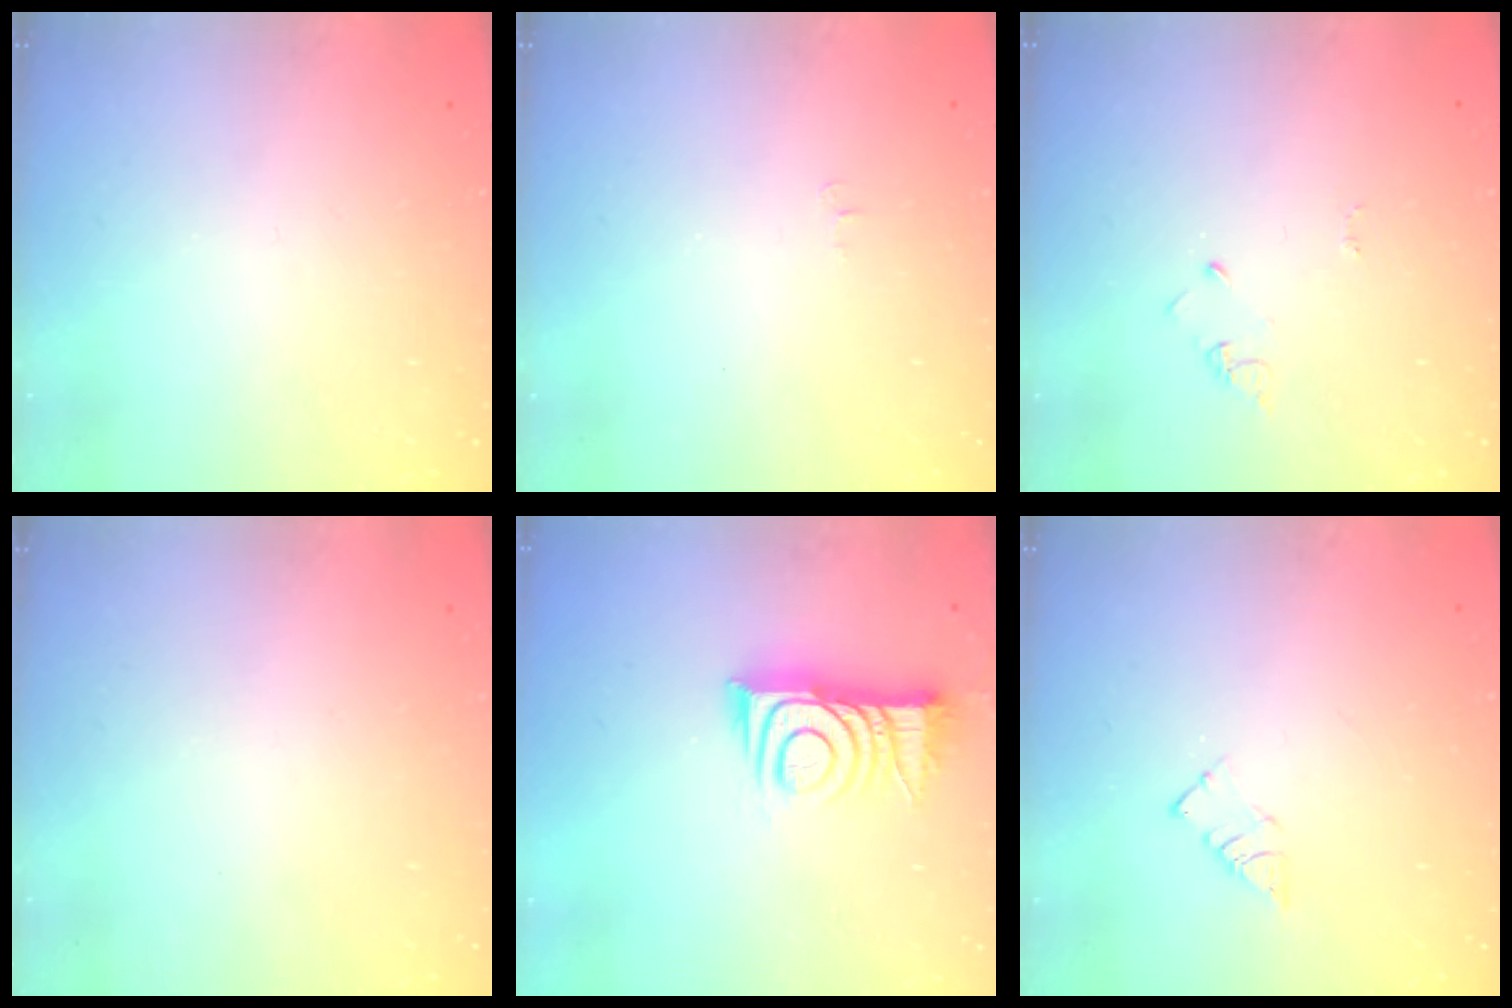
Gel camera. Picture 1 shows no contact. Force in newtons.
{"total": 3.6, "press": 3.6, "slide": 0.4}
{"total": 2.9, "press": 2.9, "slide": 0.3}
{"total": 3.5, "press": 3.4, "slide": 0.4}
{"total": 10.8, "press": 10.8, "slide": 0.3}
{"total": 3.1, "press": 3.1, "slide": 0.2}